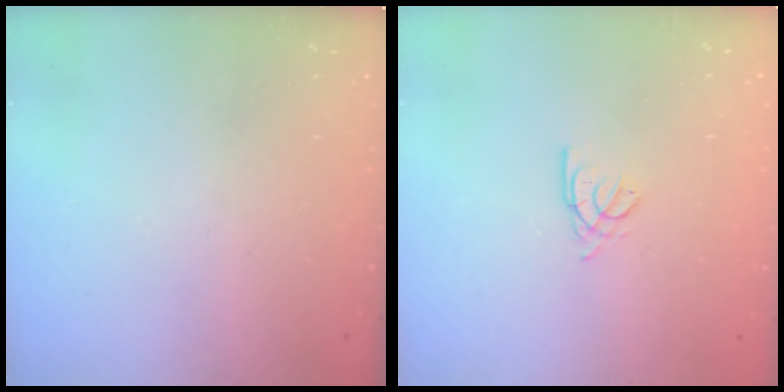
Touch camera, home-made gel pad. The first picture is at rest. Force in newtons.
{"total": 2.0, "press": 2.0, "slide": 0.4}